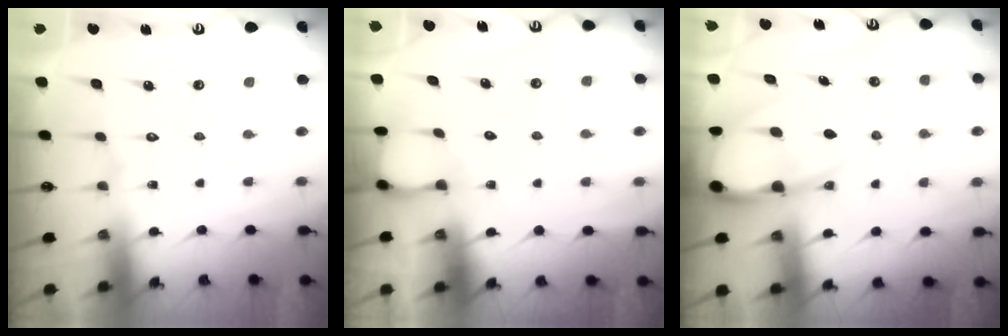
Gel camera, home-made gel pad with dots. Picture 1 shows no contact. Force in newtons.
{"total": 2.9, "press": 2.9, "slide": 0.4}
{"total": 9.7, "press": 9.7, "slide": 1.1}